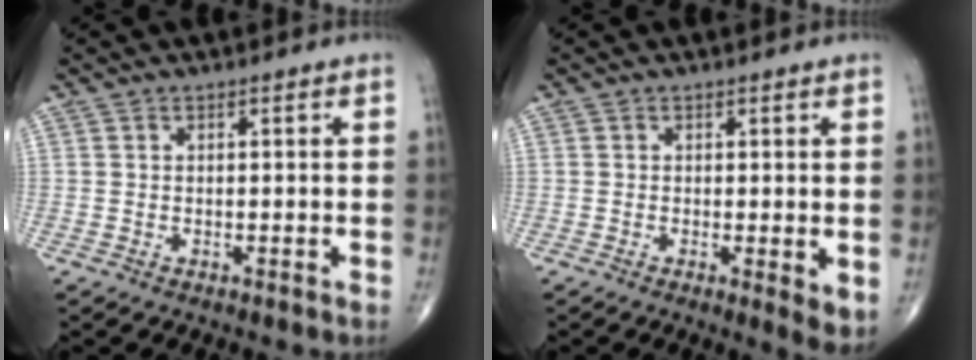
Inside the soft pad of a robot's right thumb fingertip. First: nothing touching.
{"total": 3.6, "force": [-0.2, 1.0, 3.5], "torque": [-0.051, -0.013, -0.007]}